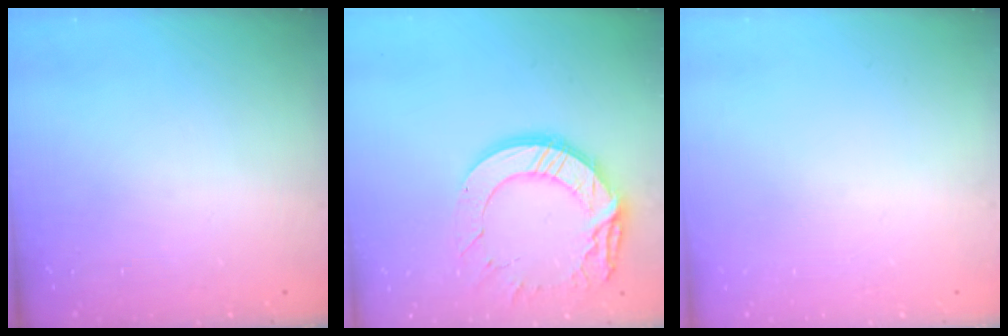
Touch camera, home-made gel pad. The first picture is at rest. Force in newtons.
{"total": 15.1, "press": 15.1, "slide": 0.9}
{"total": 0.0}